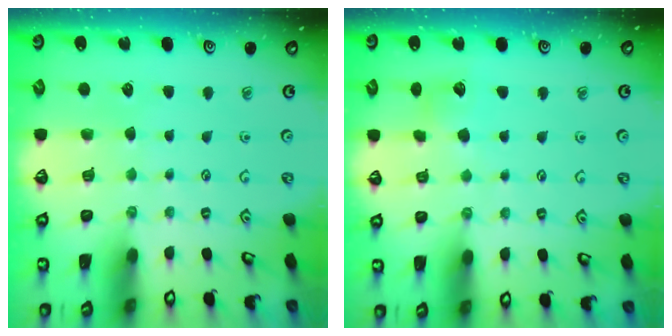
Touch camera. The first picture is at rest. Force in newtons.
{"total": 7.1, "press": 7.1, "slide": 1.0}